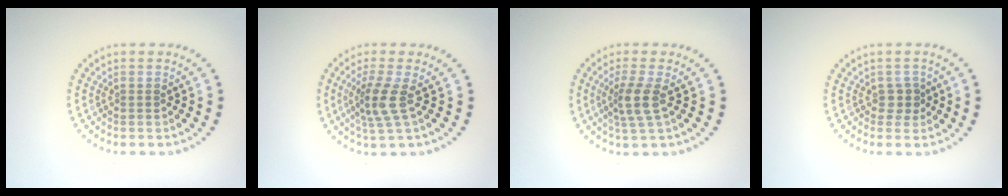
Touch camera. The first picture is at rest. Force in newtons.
{"total": 2.9, "press": 2.2, "slide": 1.9}
{"total": 2.8, "press": 2.2, "slide": 1.7}
{"total": 1.6, "press": 1.2, "slide": 1.0}